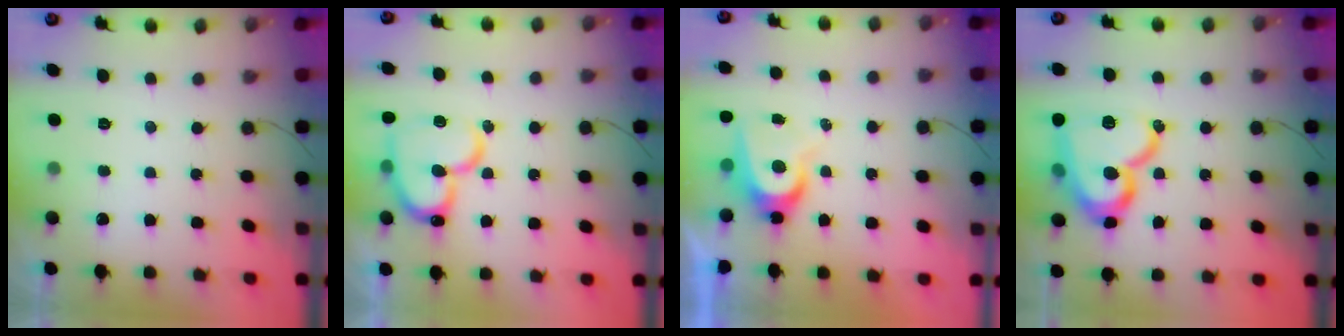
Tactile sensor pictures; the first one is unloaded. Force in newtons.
{"total": 18.4, "press": 18.3, "slide": 1.8}
{"total": 6.3, "press": 6.3, "slide": 0.2}
{"total": 19.7, "press": 19.6, "slide": 1.7}